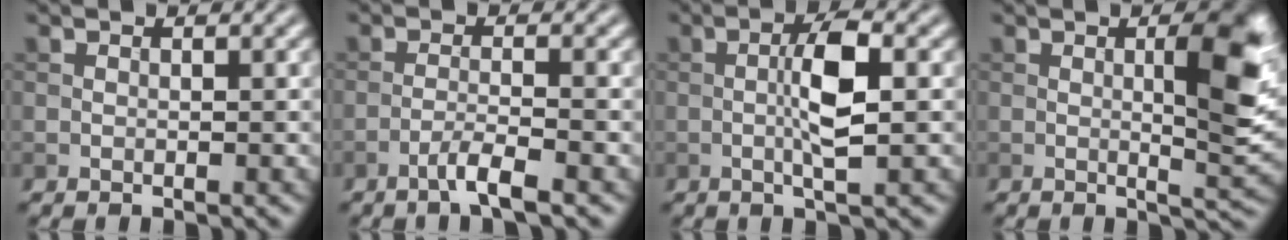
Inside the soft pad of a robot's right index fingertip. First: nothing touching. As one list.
[{"total": 2.5, "force": [-1.6, 0.1, 2.0], "torque": [-0.036, 0.007, -0.038]}, {"total": 4.5, "force": [-0.2, 0.8, 4.4], "torque": [-0.084, 0.005, -0.006]}, {"total": 6.4, "force": [0.9, 1.4, 6.2], "torque": [-0.082, -0.001, 0.016]}]